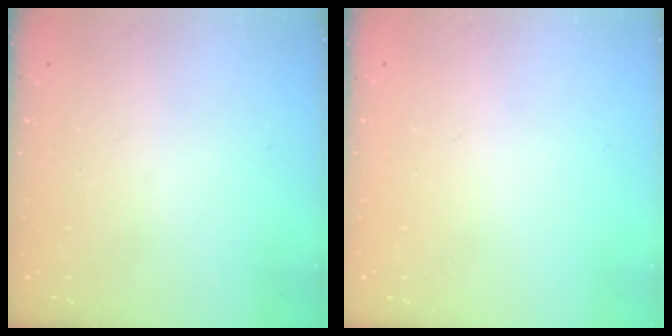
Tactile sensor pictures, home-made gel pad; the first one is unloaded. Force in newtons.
{"total": 0.0}